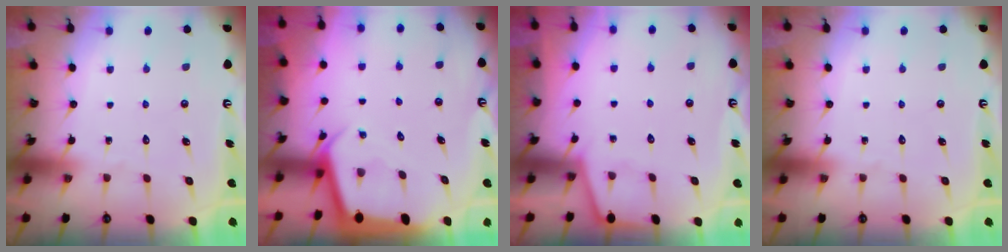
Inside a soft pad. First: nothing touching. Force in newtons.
{"total": 2.3, "press": 2.3, "slide": 0.1}
{"total": 1.7, "press": 1.6, "slide": 0.3}
{"total": 0.0}